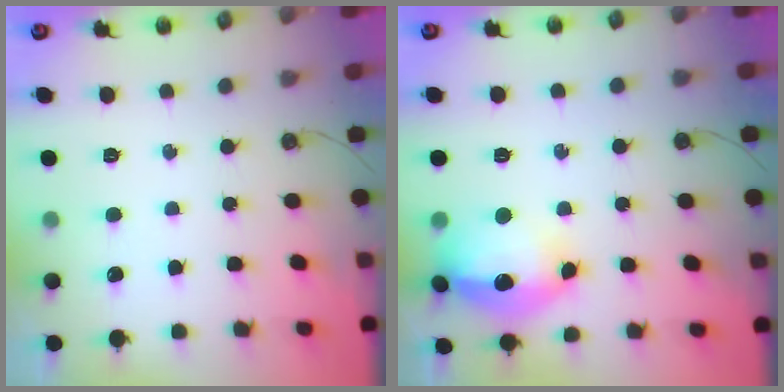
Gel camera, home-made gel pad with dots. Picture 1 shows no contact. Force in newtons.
{"total": 16.0, "press": 15.9, "slide": 1.7}